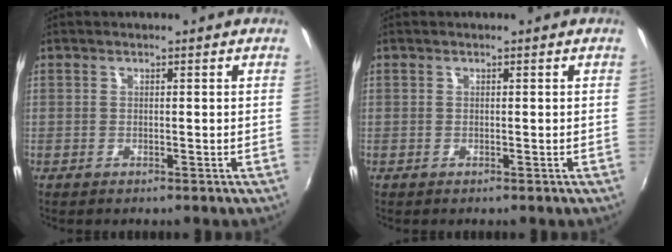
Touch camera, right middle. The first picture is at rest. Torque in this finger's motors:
{"motor_torque": [-0.08, 0.08, -0.02, 0.00]}